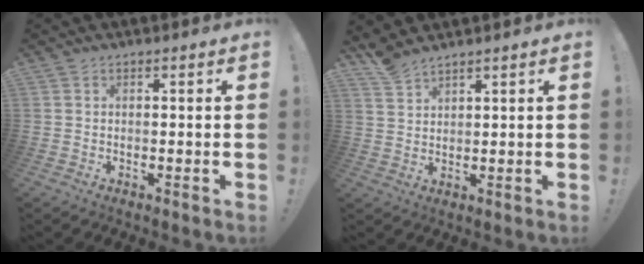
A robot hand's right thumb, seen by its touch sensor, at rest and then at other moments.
{"total": 4.8, "force": [4.4, 0.9, 1.8], "torque": [-0.038, -0.025, 0.083]}